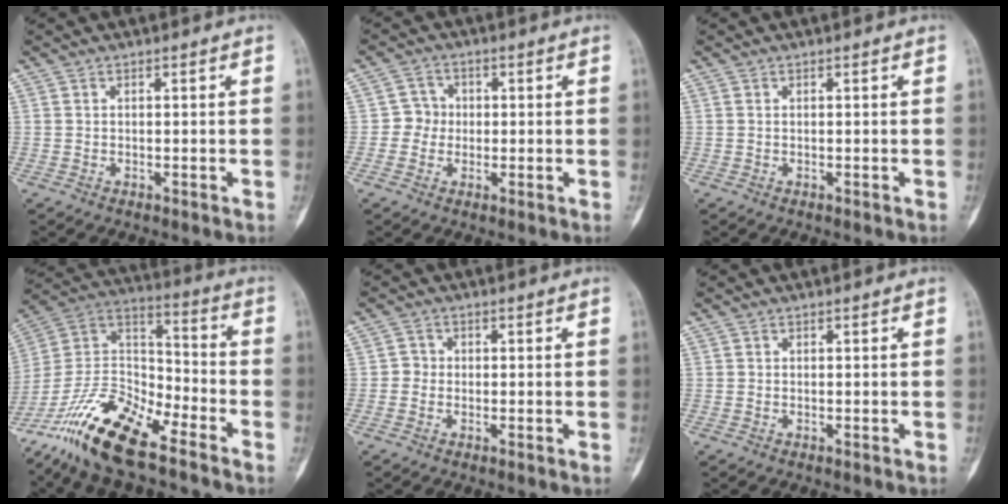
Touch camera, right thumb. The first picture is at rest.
{"total": 3.8, "force": [-0.2, 3.7, 0.8], "torque": [0.017, 0.011, -0.011]}
{"total": 0.0}
{"total": 19.6, "force": [-13.5, 6.5, 12.6], "torque": [-0.239, 0.072, -0.253]}
{"total": 1.9, "force": [-0.2, 1.8, 0.5], "torque": [0.007, 0.008, -0.010]}
{"total": 0.0}